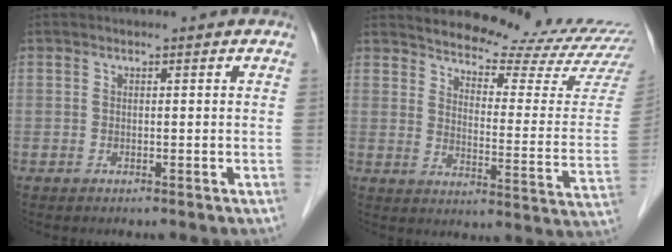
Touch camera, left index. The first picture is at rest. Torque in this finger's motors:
{"motor_torque": [0.92, -1.22, 0.06, -0.02]}